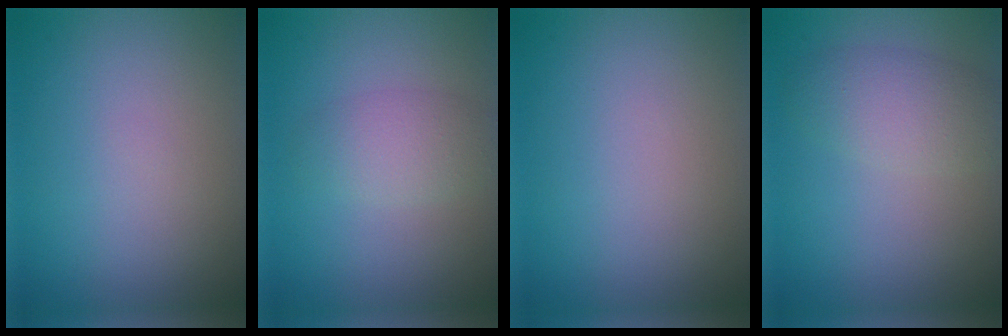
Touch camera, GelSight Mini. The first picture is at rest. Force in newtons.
{"total": 2.7, "press": 2.7, "slide": 0.1}
{"total": 0.0}
{"total": 3.4, "press": 3.4, "slide": 0.1}